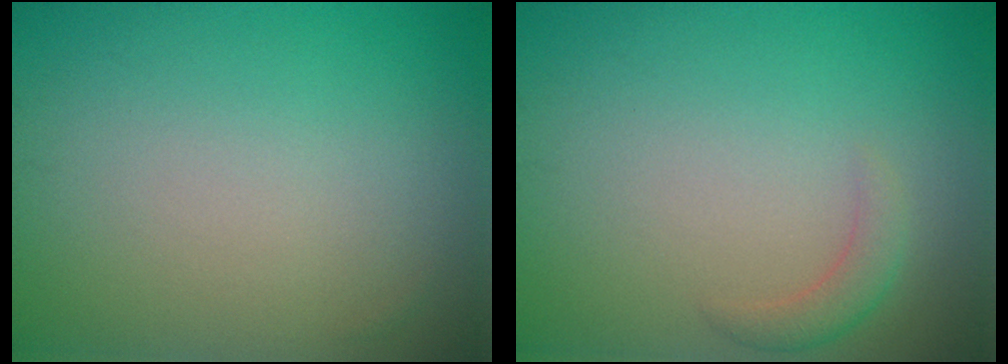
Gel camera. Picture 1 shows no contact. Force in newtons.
{"total": 1.5, "press": 1.5, "slide": 0.1}